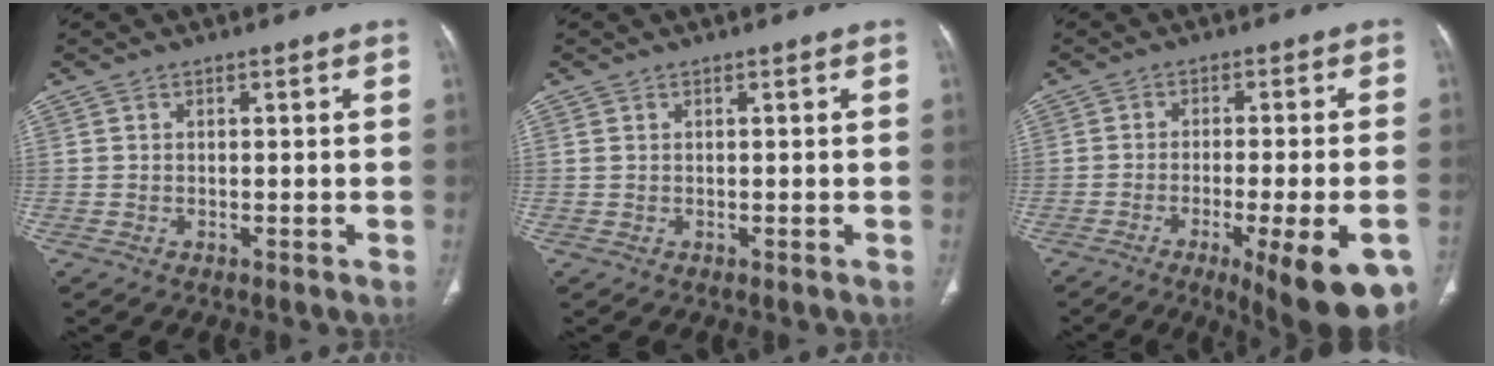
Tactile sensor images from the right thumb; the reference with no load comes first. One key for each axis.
{"total": 0.8, "fx": 0.2, "fy": 0.6, "fz": 0.5, "tx": -0.013, "ty": 0.004, "tz": 0.007}
{"total": 17.9, "fx": -8.7, "fy": 4.3, "fz": 15.1, "tx": -0.160, "ty": 0.003, "tz": -0.116}